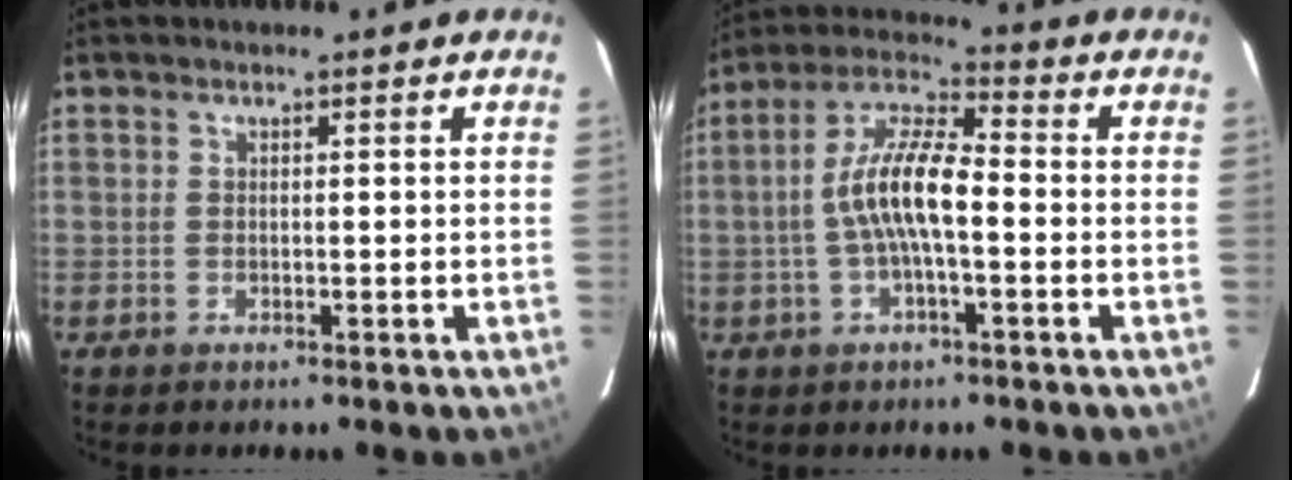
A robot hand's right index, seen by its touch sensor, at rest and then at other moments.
{"total": 10.4, "force": [-1.6, 2.9, 9.9], "torque": [-0.204, 0.014, -0.034]}